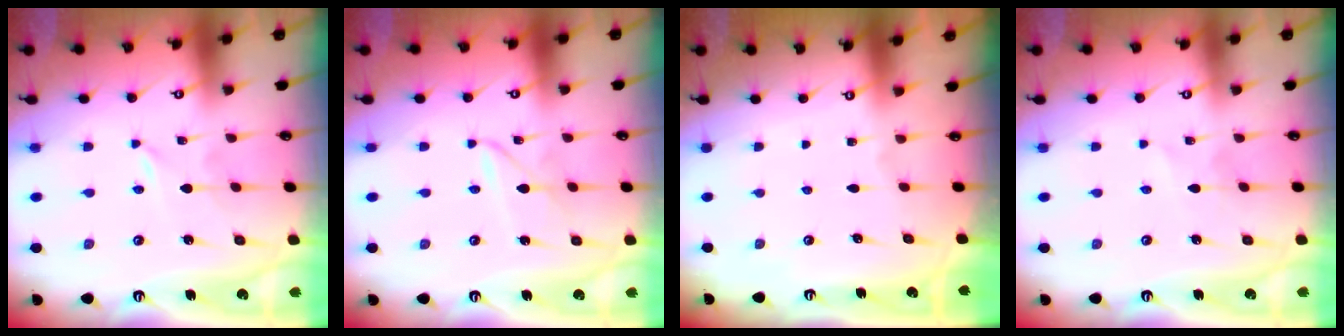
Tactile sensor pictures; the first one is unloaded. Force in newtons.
{"total": 1.8, "press": 1.8, "slide": 0.2}
{"total": 0.0}
{"total": 1.1, "press": 1.1, "slide": 0.1}